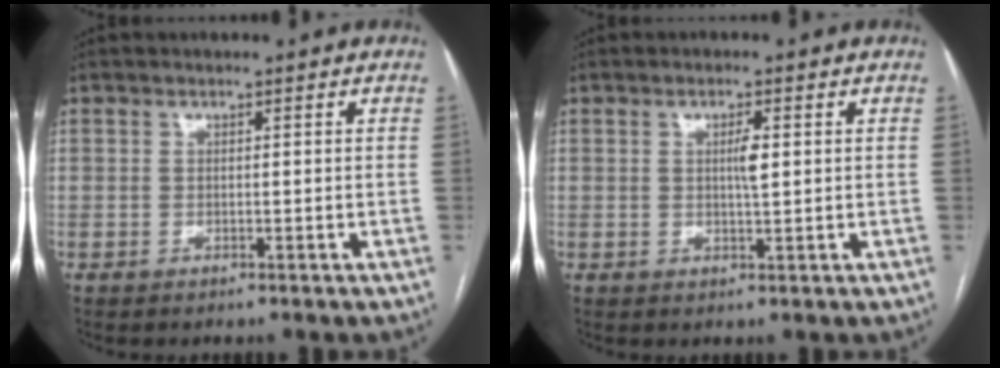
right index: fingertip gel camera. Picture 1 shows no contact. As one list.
[{"total": 2.5, "force": [0.4, 0.3, 2.4], "torque": [-0.042, 0.000, 0.007]}]